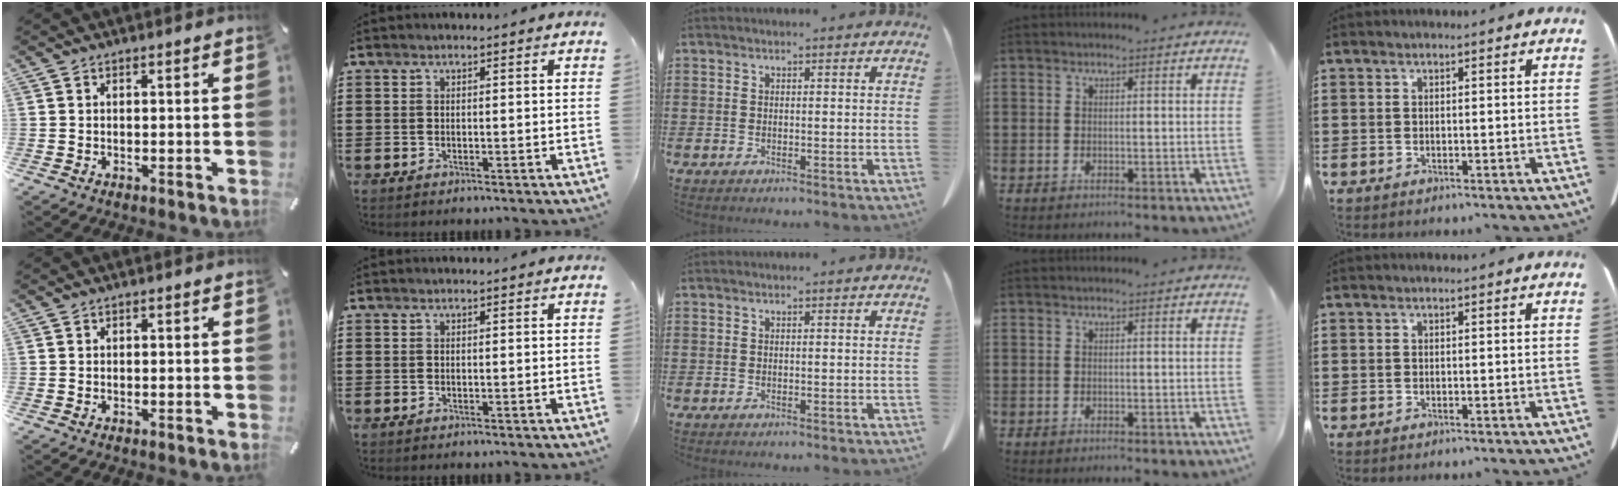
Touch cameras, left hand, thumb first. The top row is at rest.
{}